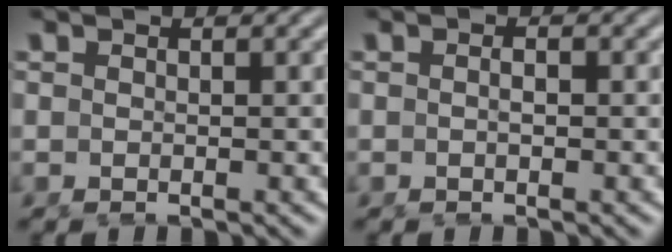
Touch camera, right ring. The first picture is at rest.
{"total": 0.9, "force": [-0.4, 0.1, 0.8], "torque": [-0.011, -0.002, -0.005]}